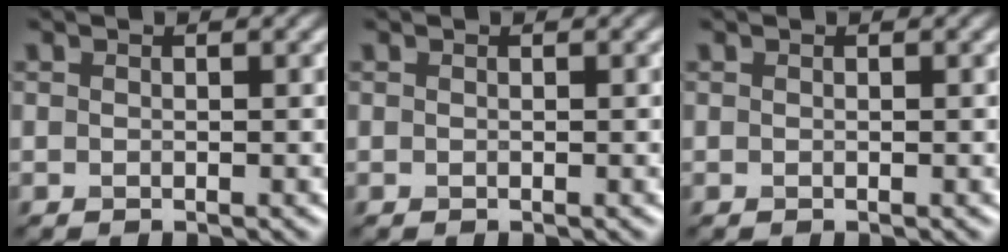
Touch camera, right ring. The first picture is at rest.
{"total": 0.0}
{"total": 0.0}